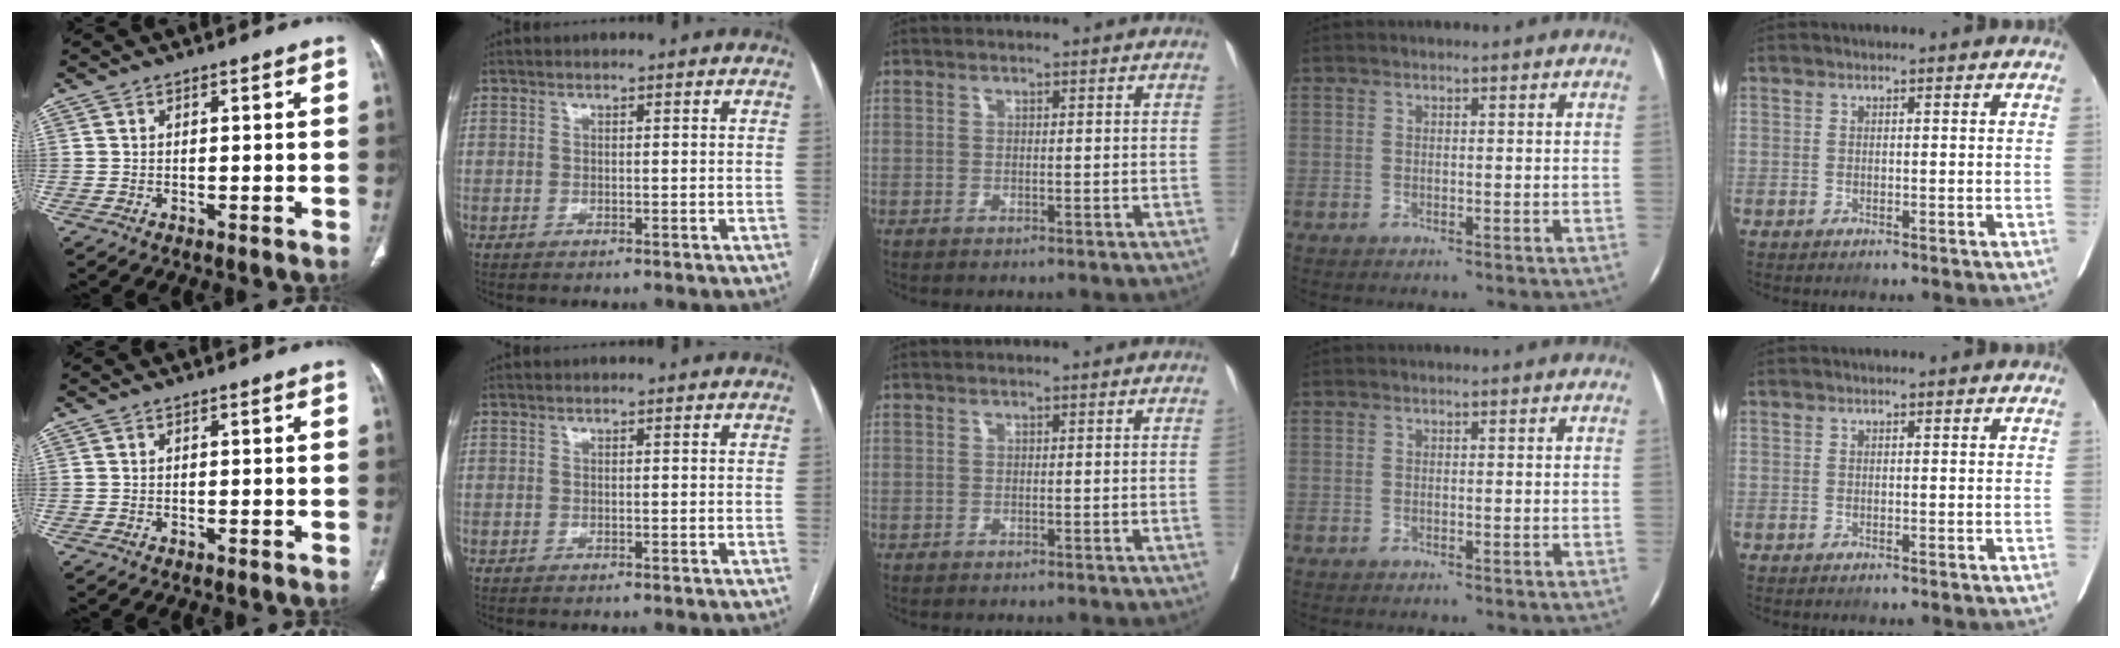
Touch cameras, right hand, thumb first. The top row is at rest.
{}